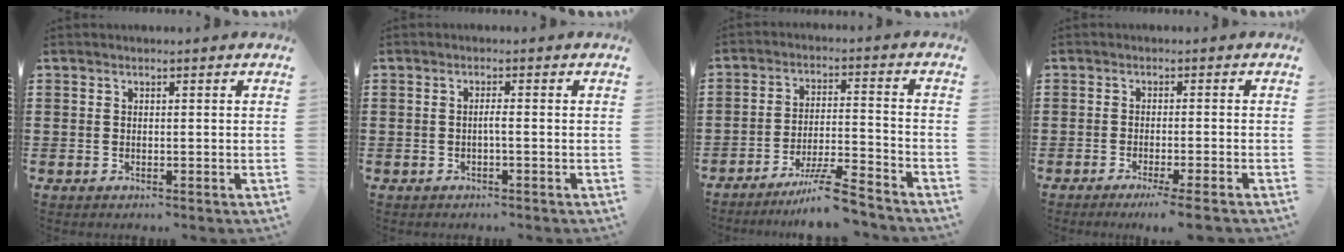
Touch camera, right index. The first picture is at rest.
{"total": 1.1, "force": [-0.5, 0.0, 1.0], "torque": [-0.020, -0.003, -0.009]}
{"total": 8.0, "force": [-6.6, 0.4, 4.4], "torque": [-0.080, 0.001, -0.126]}
{"total": 3.0, "force": [-2.3, -0.5, 1.8], "torque": [-0.028, -0.008, -0.042]}